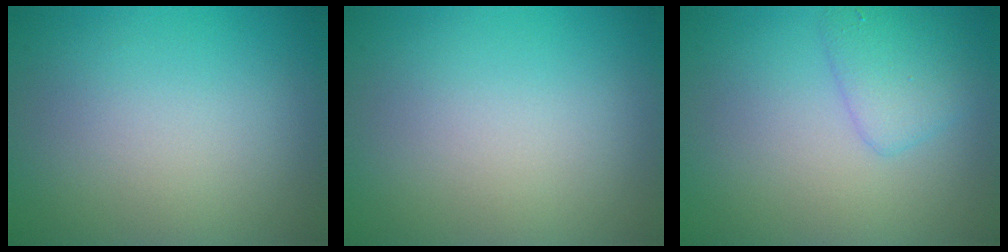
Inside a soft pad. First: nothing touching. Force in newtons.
{"total": 0.0}
{"total": 2.4, "press": 2.4, "slide": 0.1}